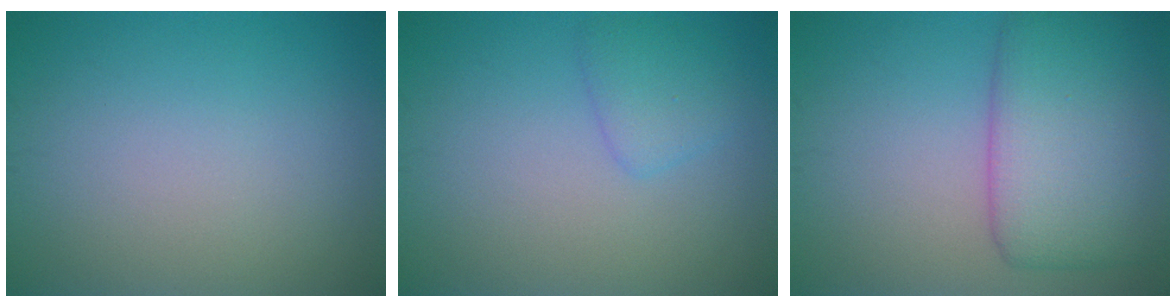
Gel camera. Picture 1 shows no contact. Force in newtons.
{"total": 1.9, "press": 1.9, "slide": 0.2}
{"total": 7.5, "press": 7.5, "slide": 0.1}